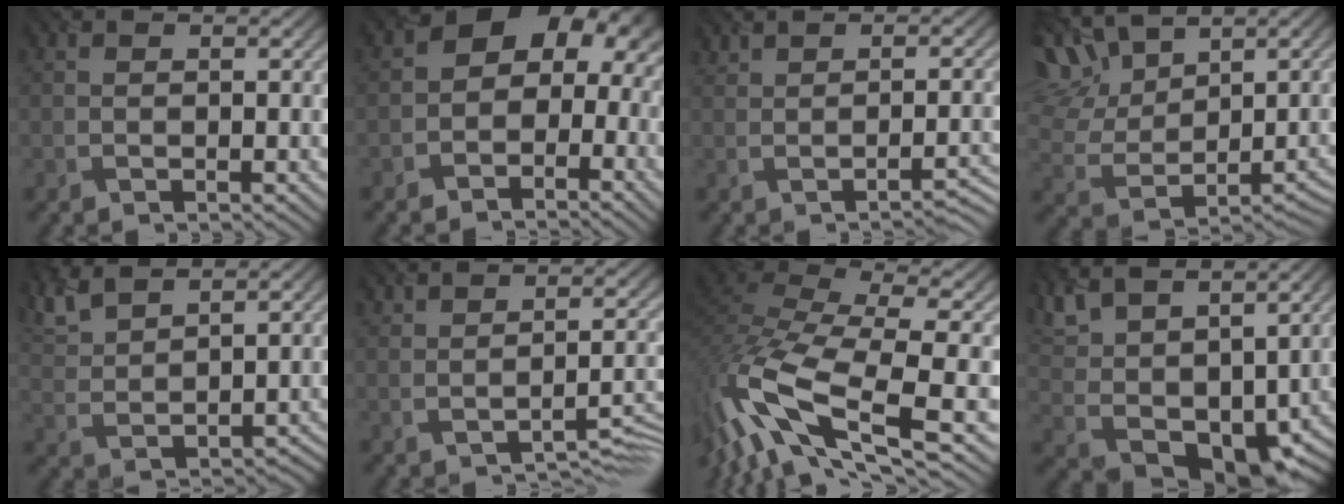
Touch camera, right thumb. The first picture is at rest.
{"total": 9.1, "force": [-0.7, 6.6, 6.3], "torque": [-0.072, 0.011, -0.034]}
{"total": 2.2, "force": [-0.6, 0.4, 2.1], "torque": [-0.038, 0.013, -0.011]}
{"total": 11.6, "force": [6.8, 6.0, 7.3], "torque": [-0.162, 0.019, 0.121]}
{"total": 5.9, "force": [4.7, 1.6, 3.1], "torque": [-0.084, 0.014, 0.105]}
{"total": 2.8, "force": [-1.6, 1.1, 2.0], "torque": [-0.031, 0.003, -0.025]}
{"total": 15.6, "force": [-6.3, 5.5, 13.1], "torque": [-0.324, -0.008, -0.115]}
{"total": 12.3, "force": [6.1, 6.9, 8.2], "torque": [-0.192, 0.011, 0.129]}